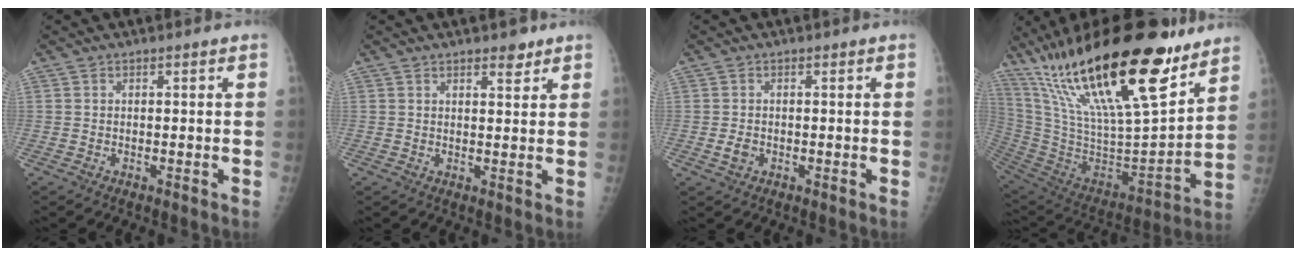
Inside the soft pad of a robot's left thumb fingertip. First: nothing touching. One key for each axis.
{"total": 3.0, "fx": 2.2, "fy": 1.3, "fz": 1.6, "tx": -0.011, "ty": -0.012, "tz": 0.030}
{"total": 1.9, "fx": -0.5, "fy": 1.4, "fz": 1.1, "tx": -0.016, "ty": 0.001, "tz": -0.006}
{"total": 34.6, "fx": 22.5, "fy": 9.6, "fz": 24.5, "tx": -0.417, "ty": -0.070, "tz": 0.388}